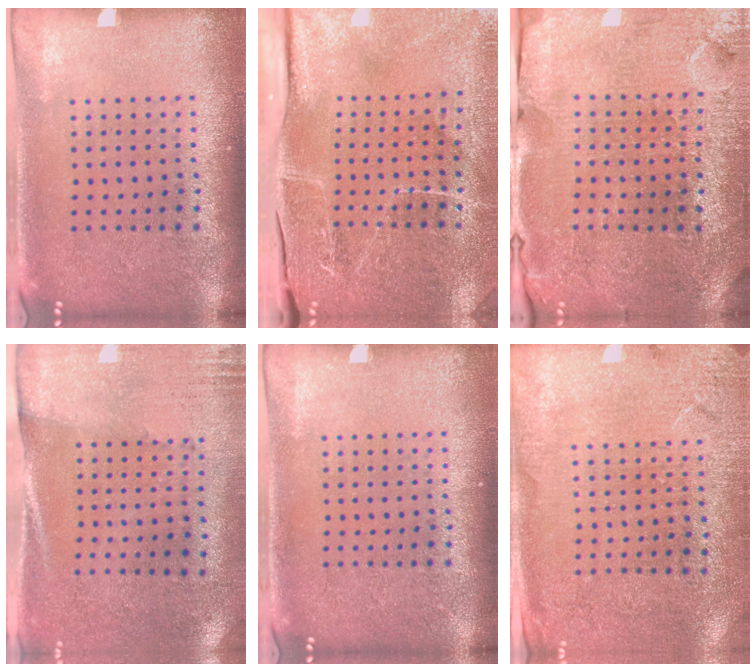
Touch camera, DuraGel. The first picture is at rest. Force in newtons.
{"total": 4.1, "press": 3.8, "slide": 1.4}
{"total": 3.8, "press": 3.6, "slide": 1.1}
{"total": 2.7, "press": 2.4, "slide": 1.3}
{"total": 0.0}
{"total": 2.6, "press": 2.5, "slide": 0.7}